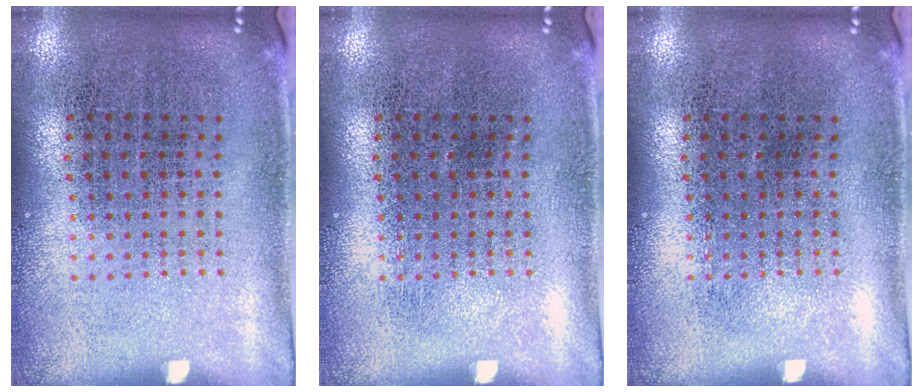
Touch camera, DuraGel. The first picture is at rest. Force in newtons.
{"total": 0.0}
{"total": 0.0}